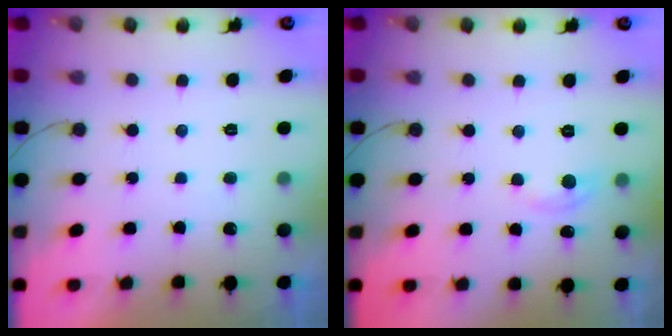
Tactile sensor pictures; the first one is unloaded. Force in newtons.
{"total": 4.3, "press": 4.3, "slide": 0.6}